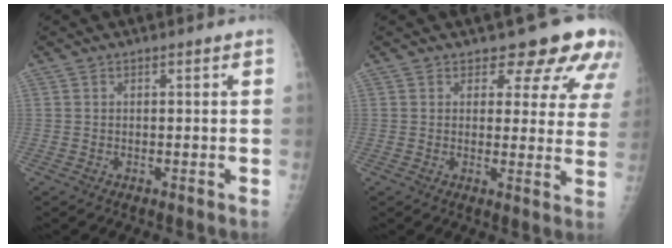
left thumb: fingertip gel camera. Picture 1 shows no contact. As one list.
[{"total": 10.9, "force": [8.7, 4.9, 4.3], "torque": [-0.003, -0.047, 0.078]}]